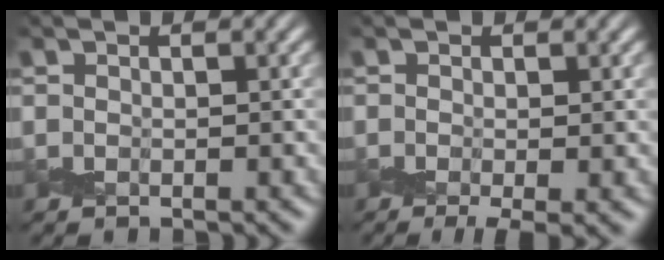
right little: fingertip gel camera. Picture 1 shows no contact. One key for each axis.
{"total": 3.0, "fx": -1.1, "fy": 1.1, "fz": 2.5, "tx": -0.045, "ty": -0.004, "tz": -0.026}